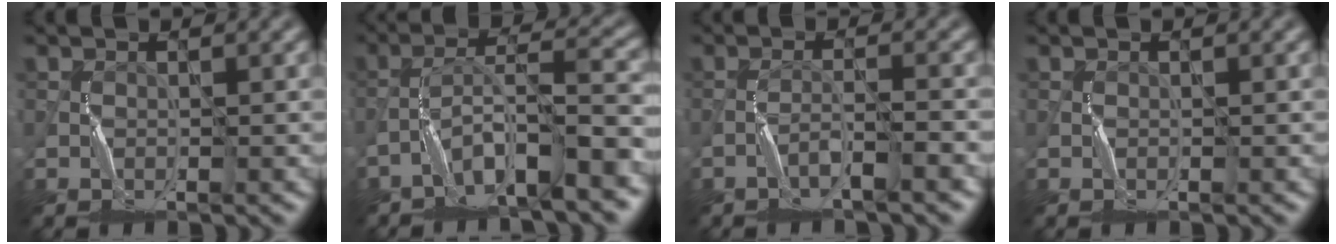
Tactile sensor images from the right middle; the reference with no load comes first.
{"total": 7.4, "force": [-4.5, 1.3, 5.7], "torque": [-0.095, 0.021, -0.082]}
{"total": 2.3, "force": [-1.5, 0.1, 1.8], "torque": [-0.032, 0.013, -0.034]}
{"total": 0.0}